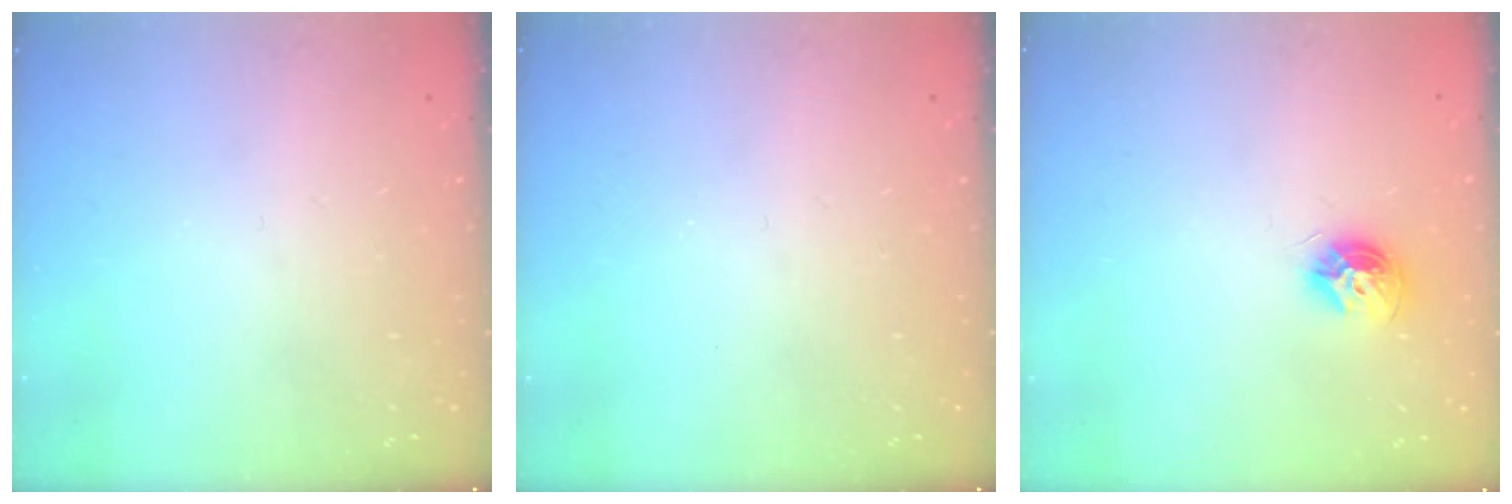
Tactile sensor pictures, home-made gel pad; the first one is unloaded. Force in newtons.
{"total": 0.0}
{"total": 8.9, "press": 8.9, "slide": 0.5}